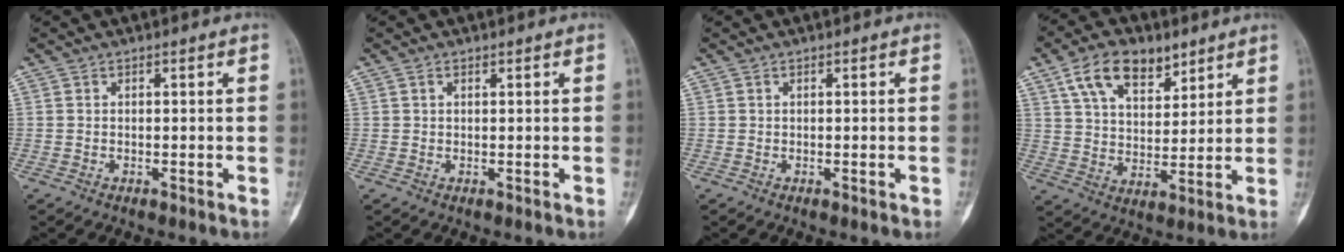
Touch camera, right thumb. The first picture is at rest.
{"total": 0.7, "force": [0.5, 0.4, 0.4], "torque": [-0.005, 0.001, 0.007]}
{"total": 0.7, "force": [-0.1, 0.2, 0.7], "torque": [-0.006, 0.000, 0.001]}
{"total": 12.7, "force": [7.4, 7.1, 7.5], "torque": [-0.100, -0.029, 0.135]}